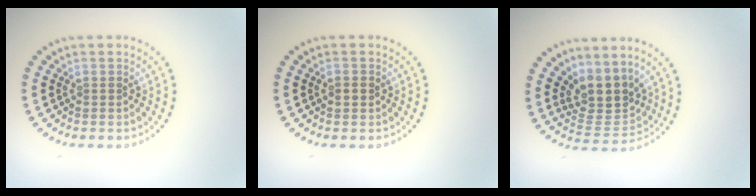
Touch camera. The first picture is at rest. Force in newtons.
{"total": 1.2, "press": 1.2, "slide": 0.0}
{"total": 4.1, "press": 3.5, "slide": 2.2}